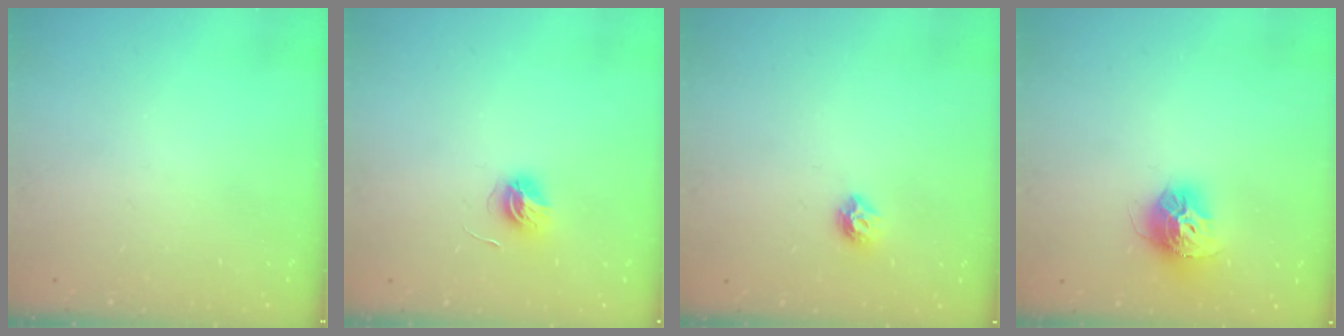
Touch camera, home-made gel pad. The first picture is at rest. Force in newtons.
{"total": 5.6, "press": 5.6, "slide": 0.6}
{"total": 6.8, "press": 6.8, "slide": 0.7}
{"total": 12.8, "press": 12.8, "slide": 1.1}